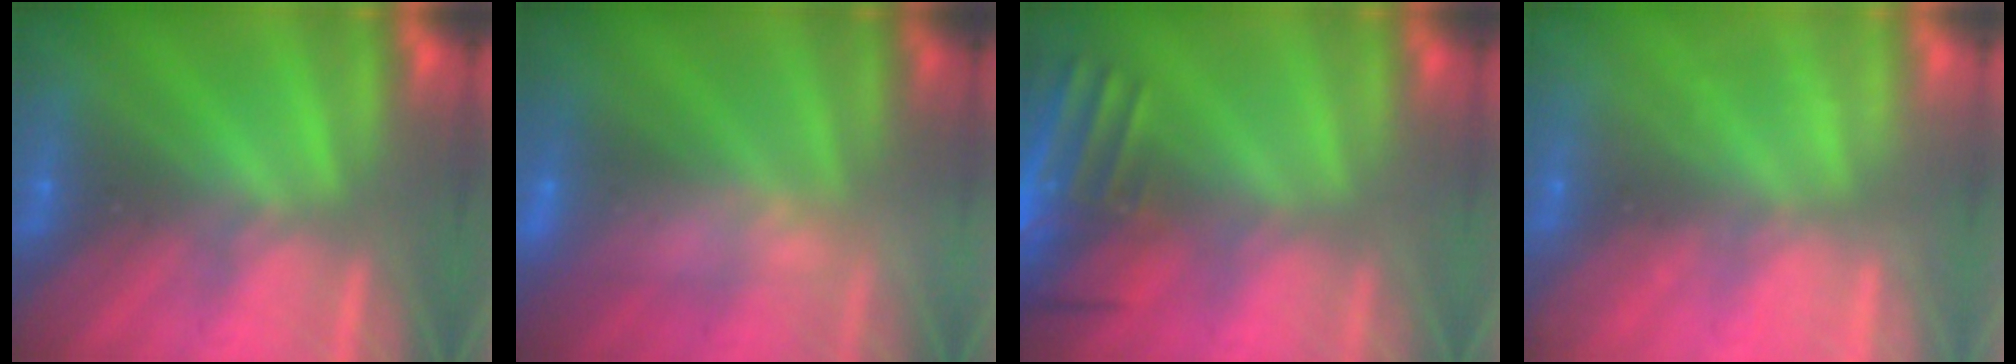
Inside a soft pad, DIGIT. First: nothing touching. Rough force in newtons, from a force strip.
{"total": 2.4}
{"total": 9.3}
{"total": 2.2}